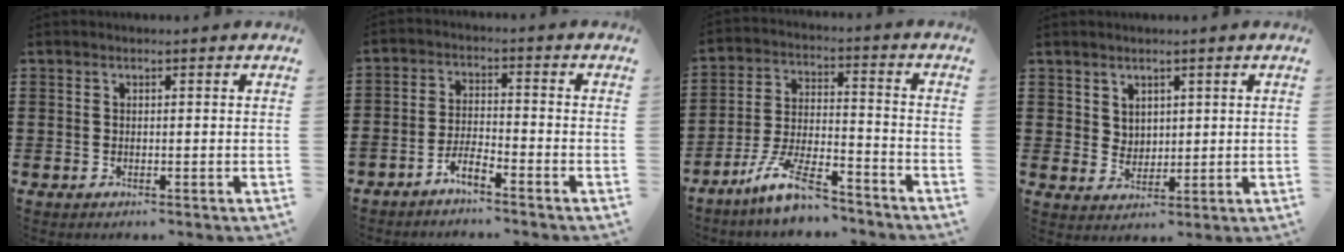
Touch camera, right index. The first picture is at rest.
{"total": 3.6, "force": [-3.4, 0.2, 1.0], "torque": [-0.030, 0.004, -0.073]}
{"total": 9.6, "force": [-7.9, 1.4, 5.3], "torque": [-0.117, 0.009, -0.157]}
{"total": 3.4, "force": [2.3, 2.4, 0.3], "torque": [-0.018, 0.006, 0.044]}